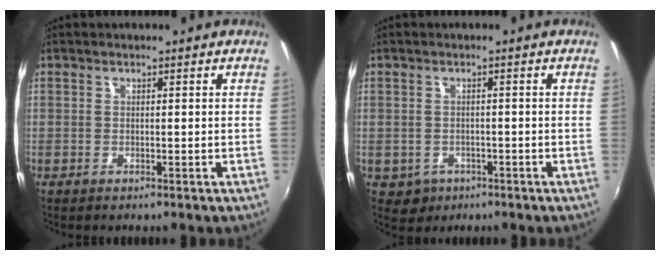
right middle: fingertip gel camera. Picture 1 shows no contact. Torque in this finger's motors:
{"motor_torque": [0.26, -0.31, -0.02, -0.01]}